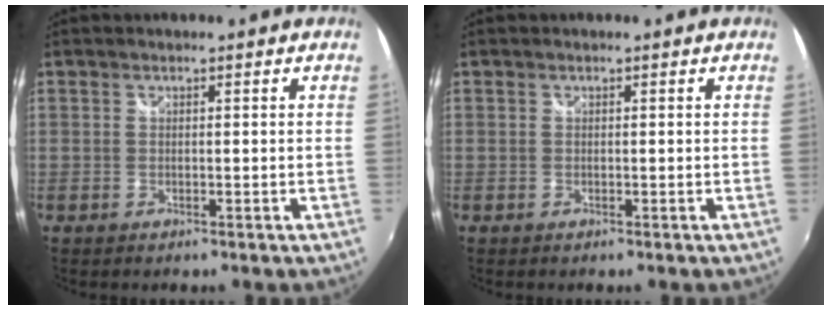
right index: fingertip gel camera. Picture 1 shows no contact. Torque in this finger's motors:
{"motor_torque": [0.00, 0.00, 0.00, 0.00]}